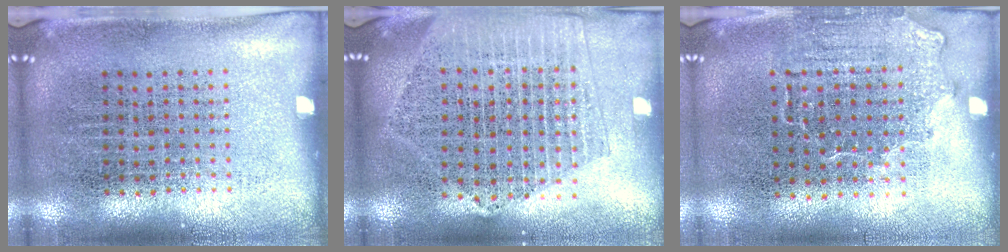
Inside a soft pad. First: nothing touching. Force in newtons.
{"total": 2.1, "press": 1.9, "slide": 0.9}
{"total": 1.4, "press": 1.2, "slide": 0.7}